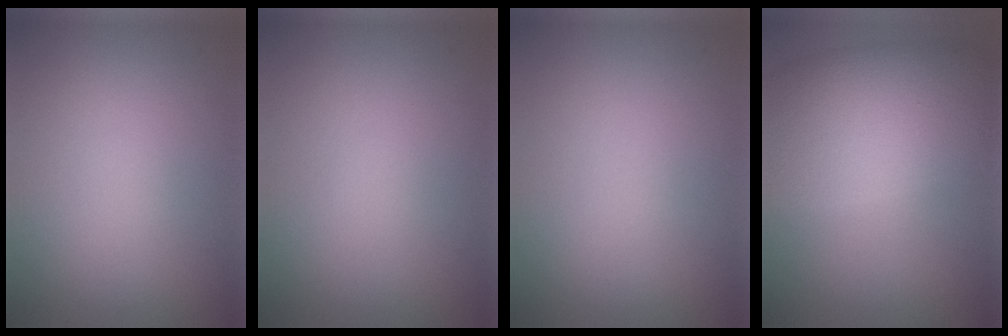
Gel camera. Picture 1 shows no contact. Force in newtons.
{"total": 0.0}
{"total": 0.0}
{"total": 9.6, "press": 9.6, "slide": 0.4}